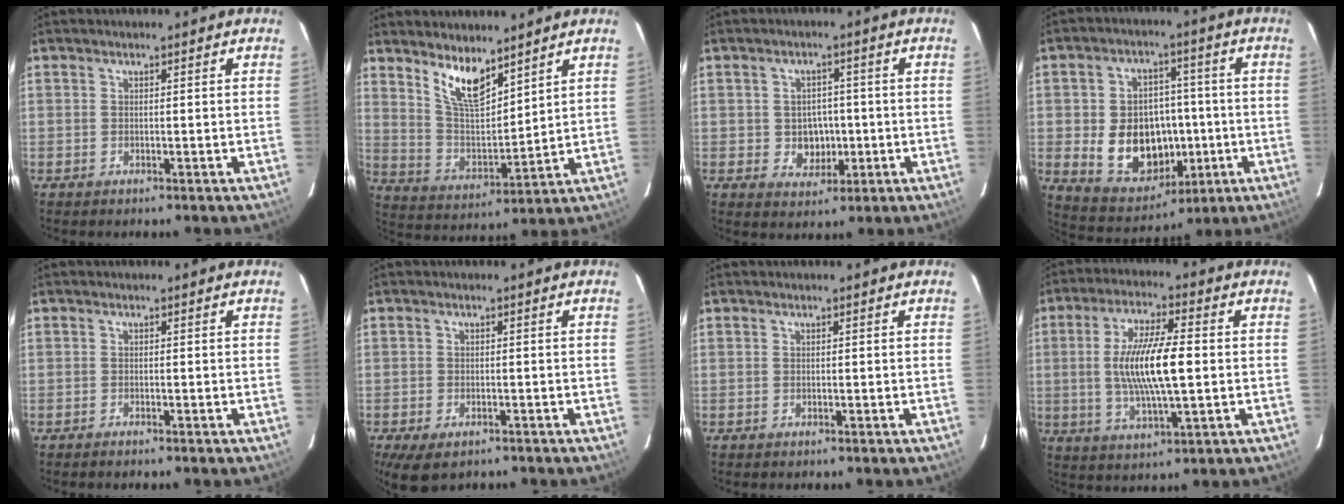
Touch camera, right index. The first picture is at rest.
{"total": 9.9, "force": [7.1, 3.2, 6.1], "torque": [-0.113, -0.005, 0.144]}
{"total": 5.2, "force": [-0.7, 4.6, 2.3], "torque": [-0.046, 0.009, 0.003]}
{"total": 14.5, "force": [-2.2, 11.5, 8.5], "torque": [-0.184, 0.012, -0.008]}
{"total": 0.8, "force": [-0.7, 0.1, 0.3], "torque": [-0.008, -0.001, -0.015]}
{"total": 6.1, "force": [-3.9, 3.1, 3.5], "torque": [-0.080, -0.025, -0.063]}
{"total": 0.0}
{"total": 12.7, "force": [0.0, 3.0, 12.3], "torque": [-0.235, 0.000, 0.004]}